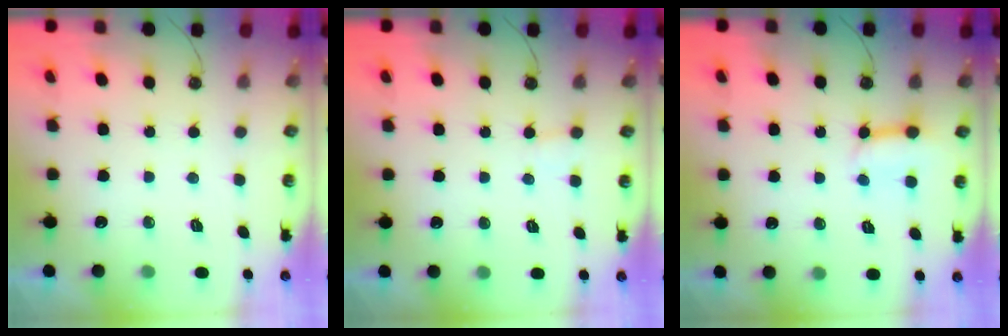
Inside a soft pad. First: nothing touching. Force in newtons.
{"total": 4.1, "press": 4.0, "slide": 0.4}
{"total": 6.2, "press": 6.1, "slide": 0.8}